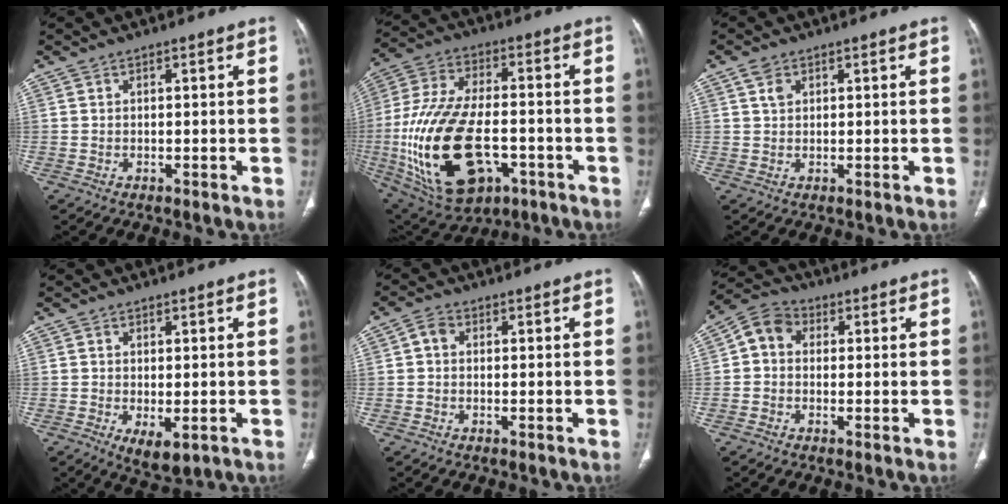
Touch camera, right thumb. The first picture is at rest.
{"total": 25.9, "force": [-6.5, 14.2, 20.7], "torque": [-0.427, 0.006, -0.090]}
{"total": 2.7, "force": [1.3, 1.8, 1.5], "torque": [-0.023, -0.001, 0.027]}
{"total": 5.0, "force": [-1.6, 2.3, 4.1], "torque": [-0.068, -0.014, -0.014]}
{"total": 2.3, "force": [0.1, 1.8, 1.5], "torque": [-0.020, 0.006, -0.005]}
{"total": 6.1, "force": [0.5, 5.0, 3.4], "torque": [-0.050, 0.019, -0.003]}